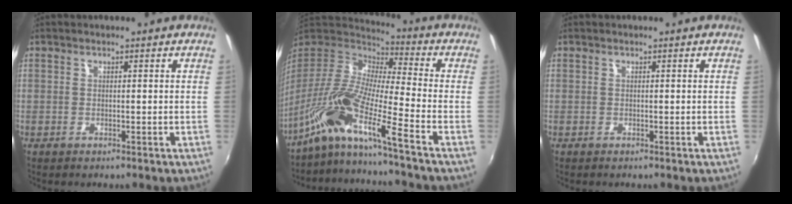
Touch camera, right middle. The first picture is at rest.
{"total": 15.5, "force": [-10.7, -0.2, 11.3], "torque": [-0.210, -0.018, -0.222]}
{"total": 0.0}